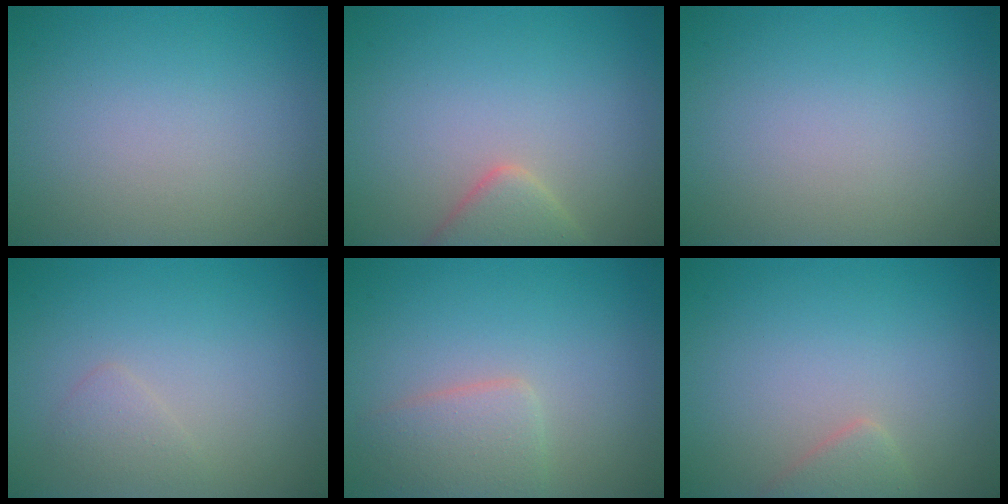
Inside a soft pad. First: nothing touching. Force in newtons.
{"total": 2.8, "press": 2.8, "slide": 0.3}
{"total": 0.0}
{"total": 1.1, "press": 1.1, "slide": 0.0}
{"total": 2.9, "press": 2.9, "slide": 0.1}
{"total": 1.5, "press": 1.5, "slide": 0.1}